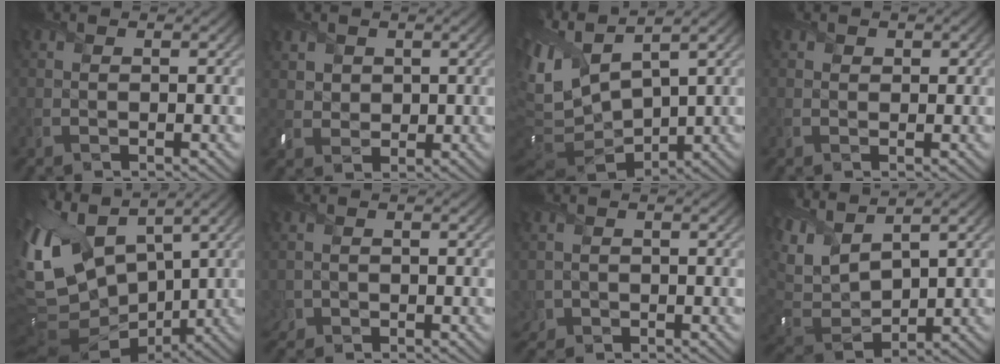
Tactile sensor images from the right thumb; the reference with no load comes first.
{"total": 2.7, "force": [1.2, 2.3, 0.7], "torque": [-0.030, -0.006, 0.025]}
{"total": 10.8, "force": [2.6, 5.6, 8.9], "torque": [-0.241, 0.004, 0.067]}
{"total": 1.0, "force": [0.6, 0.7, 0.2], "torque": [-0.002, -0.006, 0.007]}
{"total": 16.1, "force": [3.1, 9.9, 12.3], "torque": [-0.294, -0.011, 0.082]}
{"total": 1.6, "force": [-0.8, 1.3, 0.4], "torque": [-0.014, -0.008, -0.020]}
{"total": 1.9, "force": [-0.8, 1.7, 0.5], "torque": [-0.022, -0.011, -0.020]}
{"total": 9.5, "force": [5.1, 4.5, 6.6], "torque": [-0.191, 0.016, 0.098]}